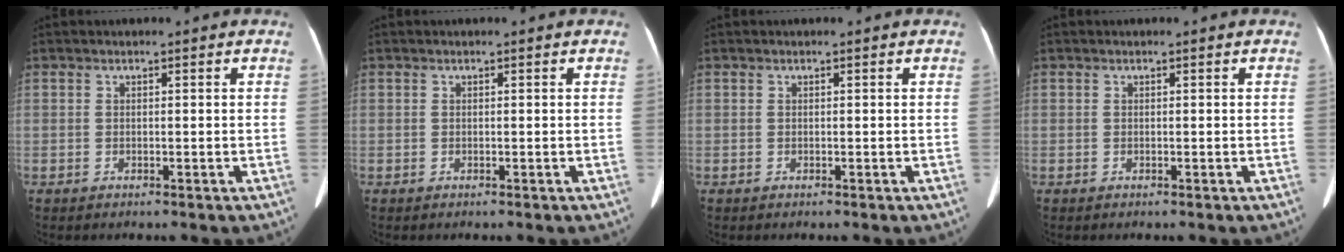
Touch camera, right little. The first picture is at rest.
{"total": 0.0}
{"total": 0.0}
{"total": 0.0}